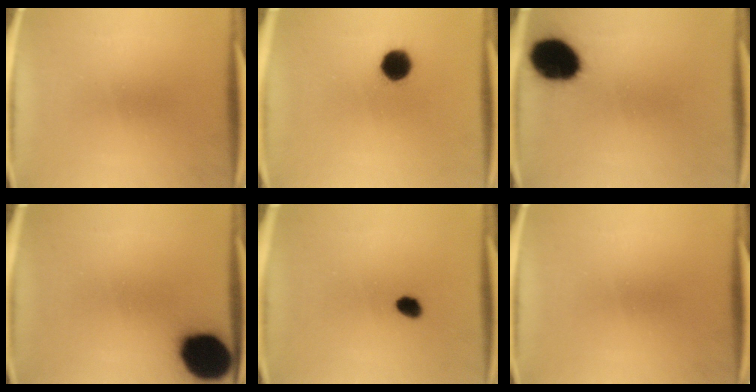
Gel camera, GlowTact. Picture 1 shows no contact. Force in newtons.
{"total": 7.2}
{"total": 15.2}
{"total": 17.6}
{"total": 2.7}
{"total": 0.0}